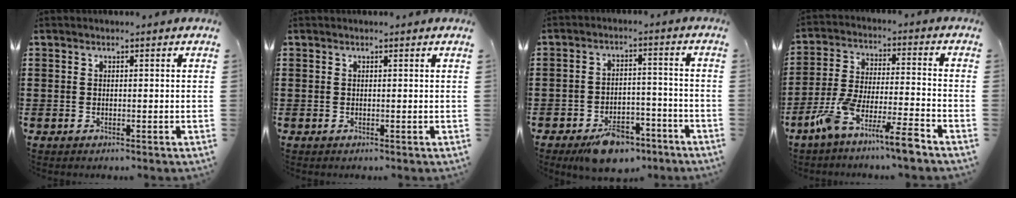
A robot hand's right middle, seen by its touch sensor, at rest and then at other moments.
{"total": 0.0}
{"total": 6.6, "force": [-5.2, 2.7, 3.0], "torque": [-0.048, 0.017, -0.094]}
{"total": 9.3, "force": [-7.5, 0.1, 5.5], "torque": [-0.127, -0.008, -0.150]}